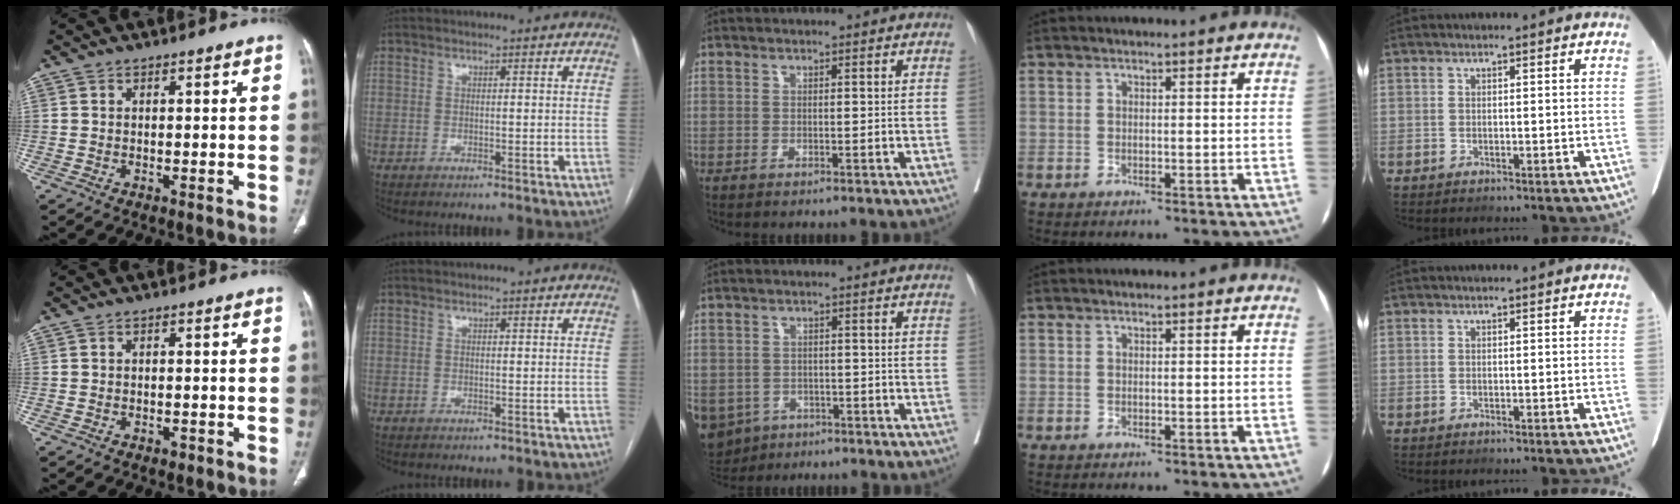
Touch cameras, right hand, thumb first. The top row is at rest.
{"thumb": {"total": 0.9, "force": [-0.5, 0.6, 0.4], "torque": [-0.005, 0.001, -0.007]}, "middle": {"total": 10.2, "force": [-5.6, 8.0, 3.0], "torque": [-0.087, -0.007, -0.076]}}